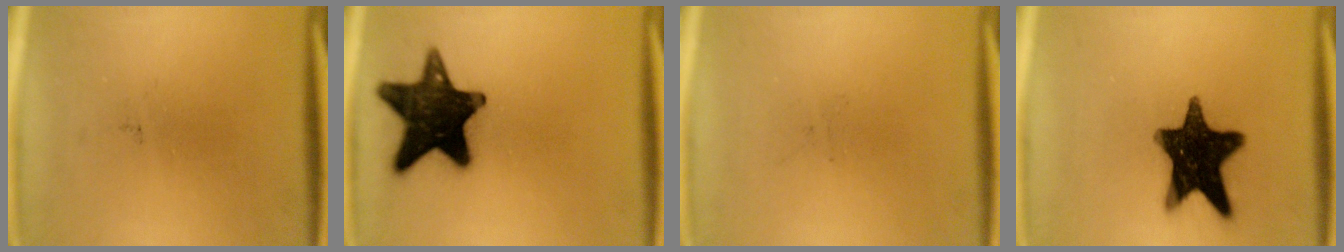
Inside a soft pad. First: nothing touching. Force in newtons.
{"total": 16.7}
{"total": 0.0}
{"total": 16.6}